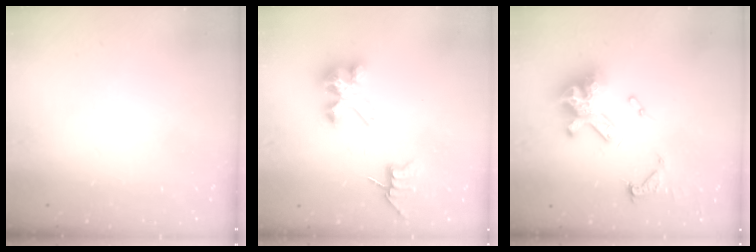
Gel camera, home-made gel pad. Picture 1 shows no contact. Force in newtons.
{"total": 7.8, "press": 7.8, "slide": 0.5}
{"total": 13.6, "press": 13.6, "slide": 0.6}